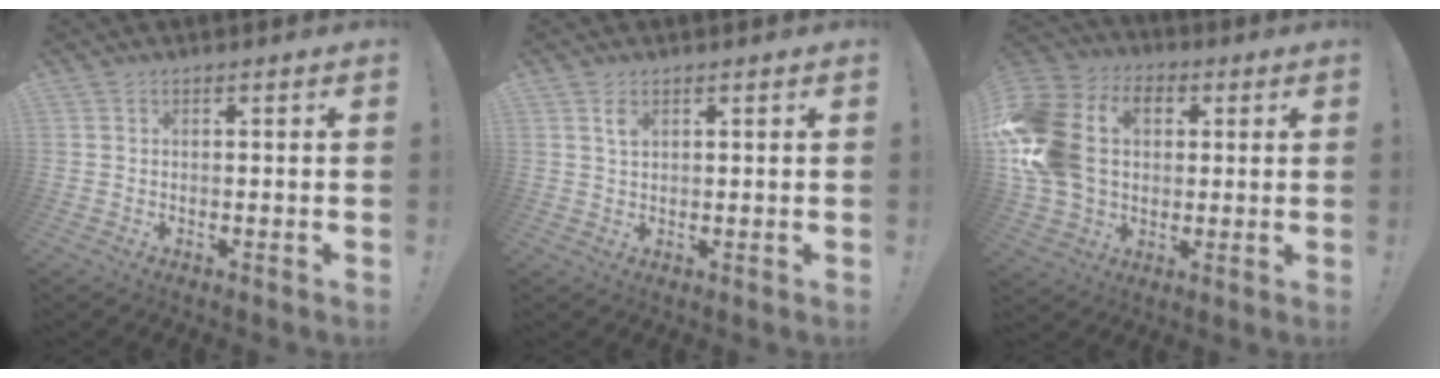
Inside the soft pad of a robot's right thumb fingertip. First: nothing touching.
{"total": 2.6, "force": [1.3, 1.1, 1.9], "torque": [-0.025, -0.006, 0.021]}
{"total": 22.0, "force": [3.2, 16.7, 14.0], "torque": [-0.272, 0.005, 0.066]}